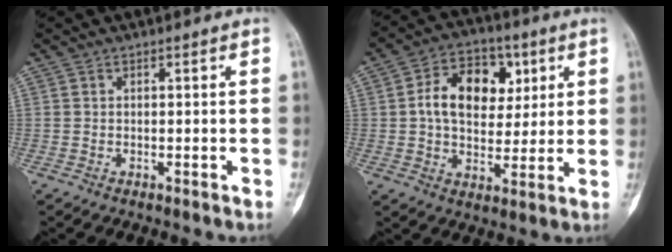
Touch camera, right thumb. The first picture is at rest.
{"total": 13.9, "force": [3.2, 9.7, 9.4], "torque": [-0.116, 0.005, 0.047]}